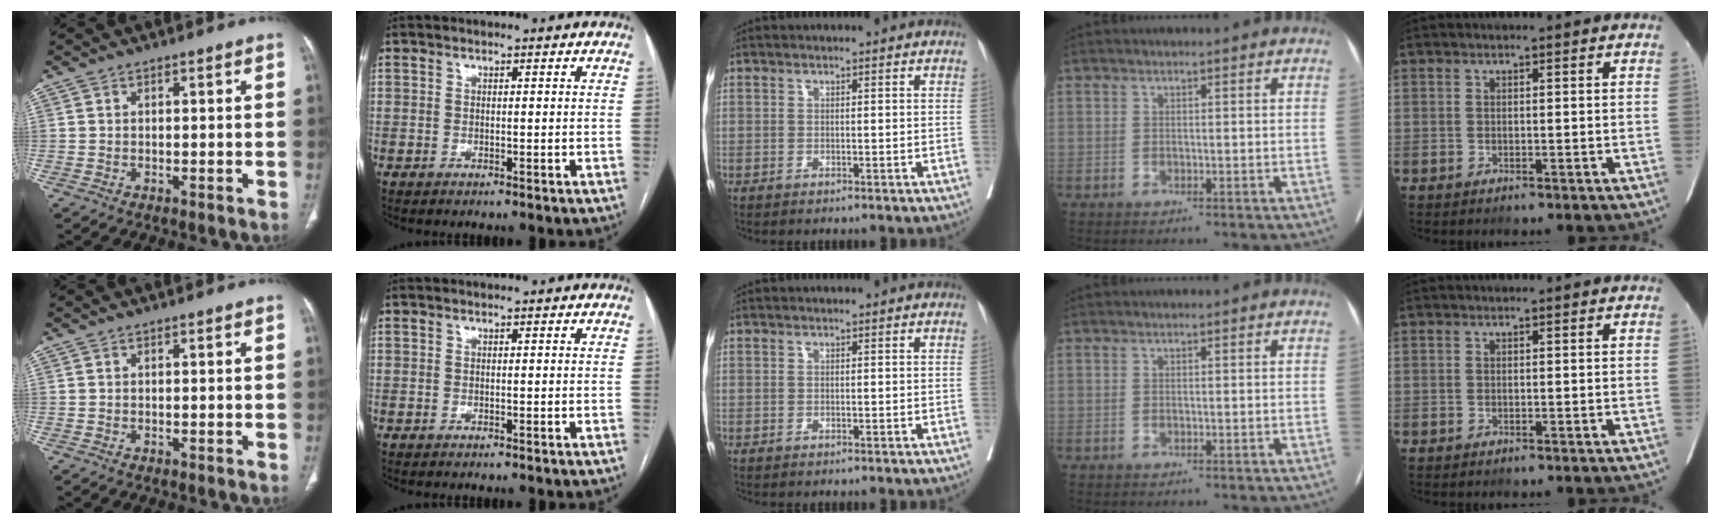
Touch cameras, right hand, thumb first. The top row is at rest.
{}